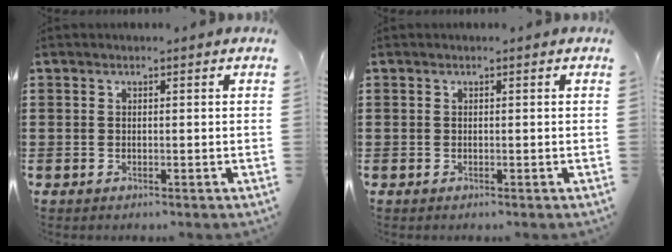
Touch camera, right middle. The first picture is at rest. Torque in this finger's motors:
{"motor_torque": [-0.24, 0.13, 0.00, -0.01]}